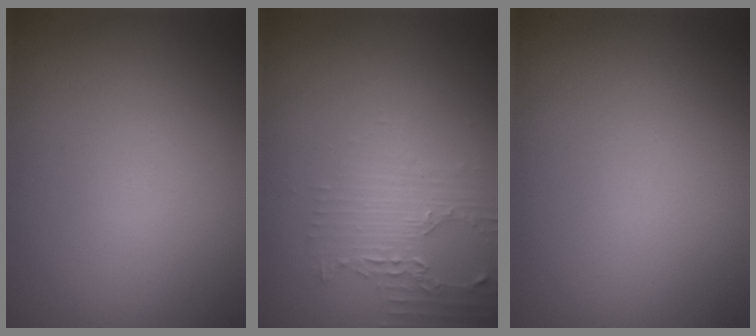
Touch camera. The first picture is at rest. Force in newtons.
{"total": 2.2, "press": 2.1, "slide": 0.6}
{"total": 0.0}